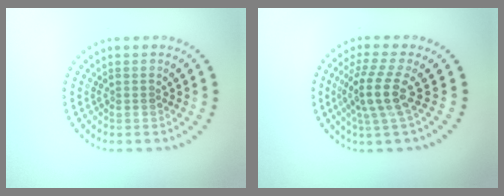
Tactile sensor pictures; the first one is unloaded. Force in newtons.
{"total": 4.0, "press": 2.9, "slide": 2.6}